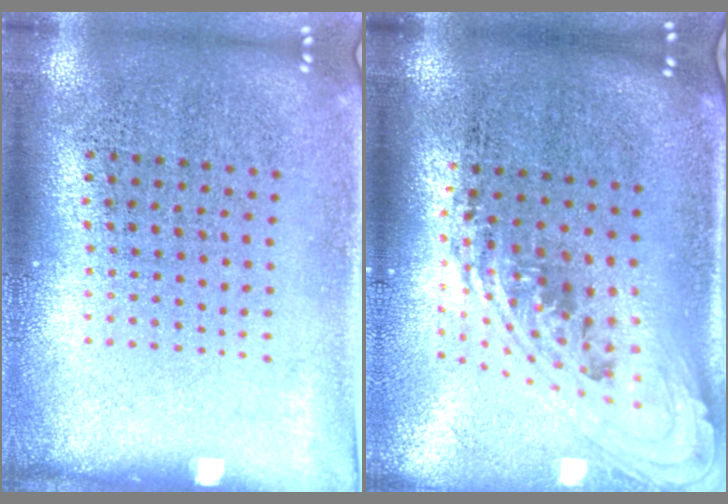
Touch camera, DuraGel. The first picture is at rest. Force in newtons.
{"total": 2.4, "press": 1.7, "slide": 1.7}